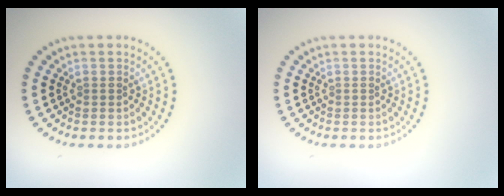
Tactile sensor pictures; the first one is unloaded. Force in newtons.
{"total": 0.0}